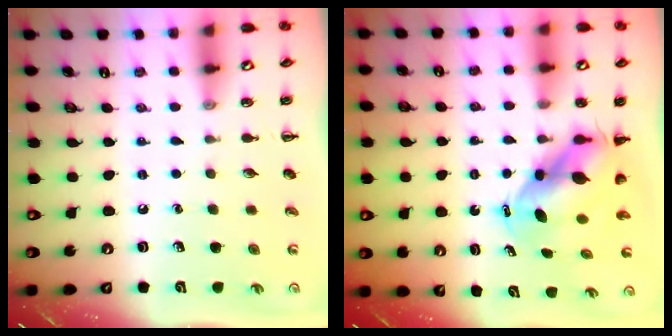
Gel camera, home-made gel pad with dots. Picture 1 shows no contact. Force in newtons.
{"total": 6.8, "press": 6.6, "slide": 1.6}